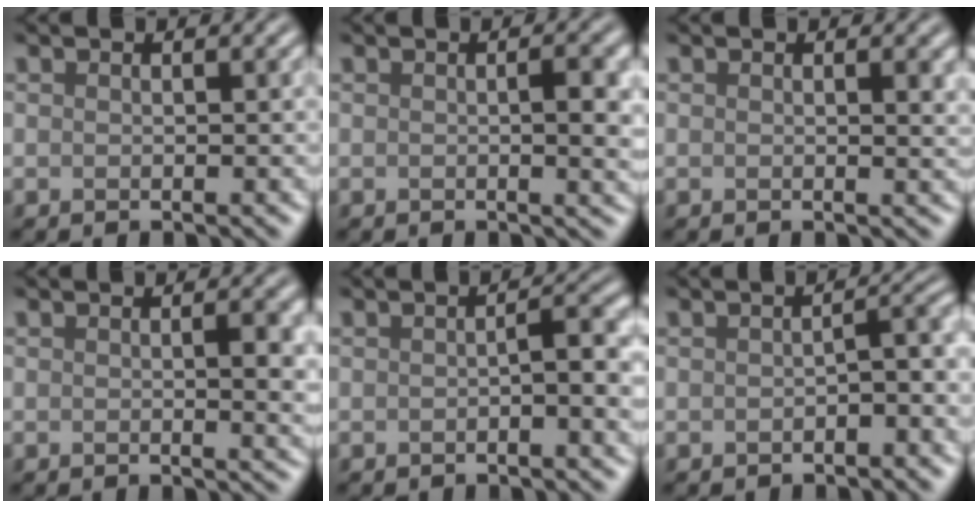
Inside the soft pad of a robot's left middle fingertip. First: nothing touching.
{"total": 2.9, "force": [0.1, 0.6, 2.8], "torque": [-0.039, -0.001, 0.000]}
{"total": 1.2, "force": [0.3, 0.3, 1.1], "torque": [-0.012, -0.002, 0.003]}
{"total": 2.6, "force": [0.2, 0.6, 2.5], "torque": [-0.032, -0.002, 0.000]}
{"total": 2.7, "force": [-0.5, 0.5, 2.6], "torque": [-0.040, 0.006, -0.008]}
{"total": 2.2, "force": [-0.9, 0.6, 1.9], "torque": [-0.030, 0.007, -0.013]}